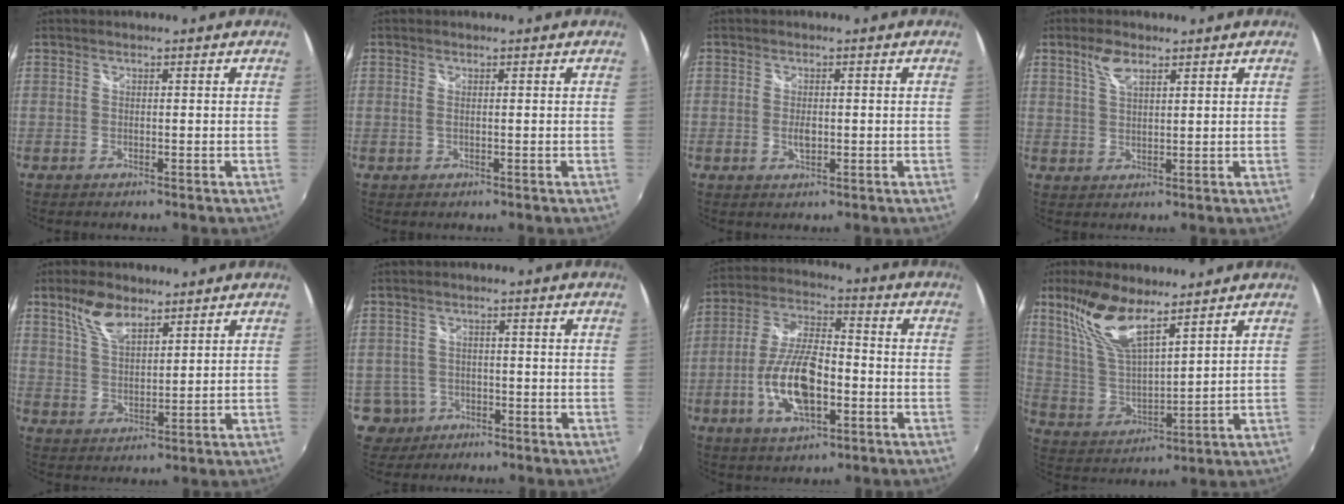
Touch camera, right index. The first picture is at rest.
{"total": 0.8, "force": [0.0, 0.2, 0.8], "torque": [-0.016, 0.000, -0.002]}
{"total": 2.4, "force": [-0.4, 1.3, 2.0], "torque": [-0.035, -0.003, -0.006]}
{"total": 4.2, "force": [2.6, 1.7, 2.8], "torque": [-0.052, 0.005, 0.050]}
{"total": 7.5, "force": [5.0, 3.4, 4.4], "torque": [-0.083, 0.009, 0.099]}
{"total": 5.4, "force": [-2.2, 4.9, 0.5], "torque": [-0.023, 0.011, -0.032]}
{"total": 14.2, "force": [-4.3, 6.0, 12.2], "torque": [-0.253, -0.001, -0.078]}
{"total": 13.1, "force": [8.9, 3.7, 8.9], "torque": [-0.179, 0.014, 0.185]}